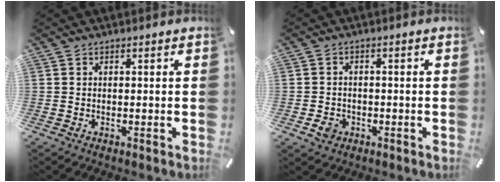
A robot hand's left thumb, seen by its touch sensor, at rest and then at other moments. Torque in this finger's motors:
{"motor_torque": [0.33, 0.51, 0.22, 0.12, 0.01]}